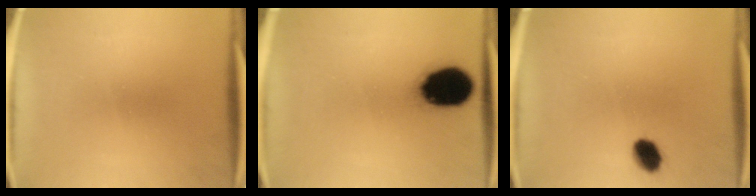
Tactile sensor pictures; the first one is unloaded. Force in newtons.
{"total": 17.0}
{"total": 4.9}